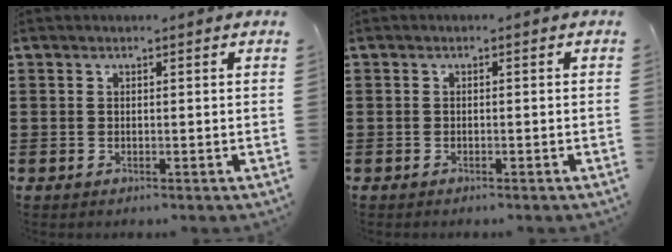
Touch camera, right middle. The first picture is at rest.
{"total": 0.6, "force": [-0.5, 0.1, 0.0], "torque": [0.001, 0.000, -0.012]}